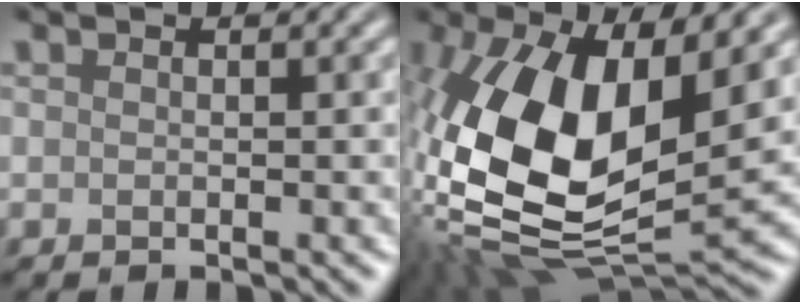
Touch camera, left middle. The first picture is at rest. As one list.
[{"total": 16.8, "force": [1.8, 8.5, 14.4], "torque": [-0.304, -0.003, 0.025]}]